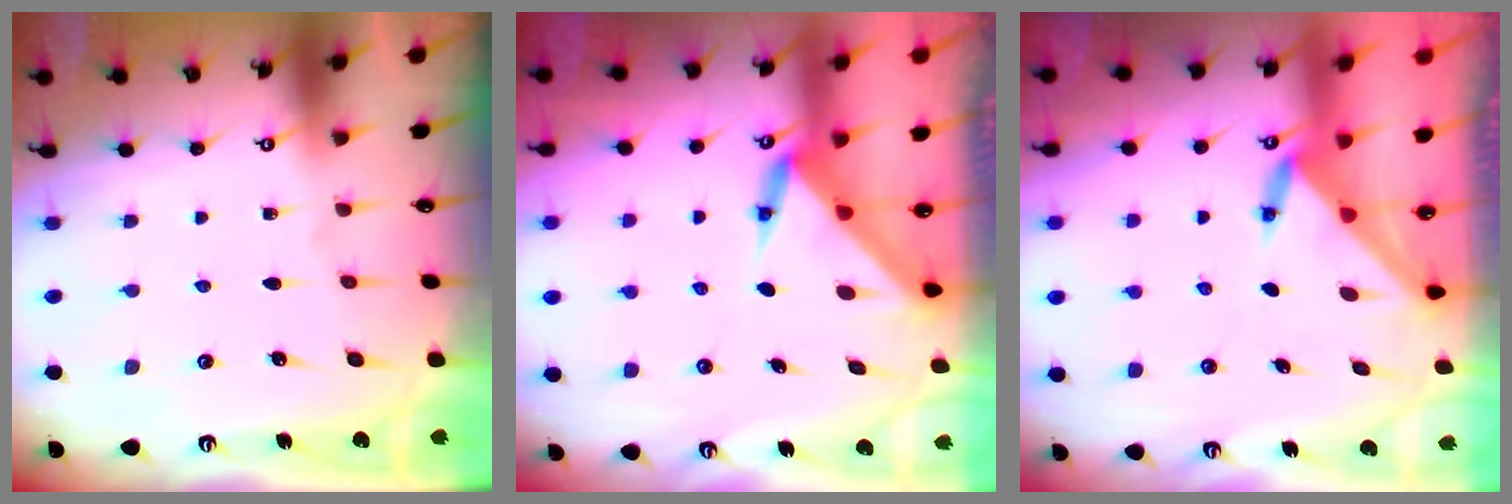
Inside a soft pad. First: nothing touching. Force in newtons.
{"total": 3.6, "press": 3.6, "slide": 0.2}
{"total": 3.4, "press": 3.4, "slide": 0.4}